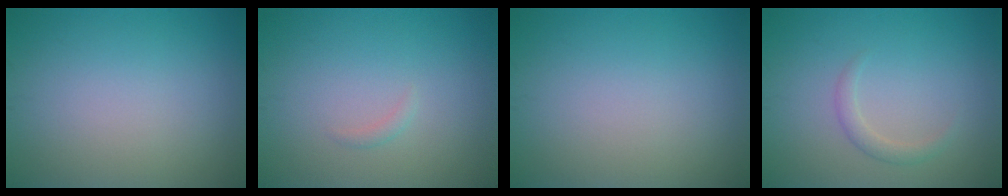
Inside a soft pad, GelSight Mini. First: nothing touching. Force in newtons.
{"total": 0.6, "press": 0.6, "slide": 0.0}
{"total": 0.0}
{"total": 1.4, "press": 1.4, "slide": 0.1}